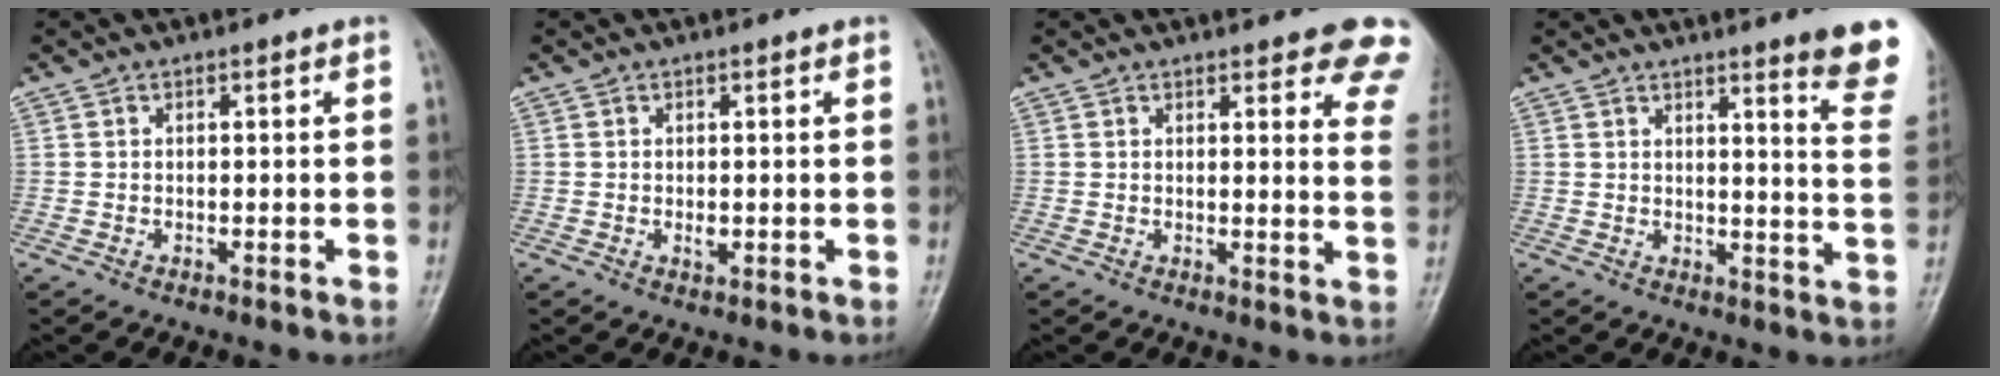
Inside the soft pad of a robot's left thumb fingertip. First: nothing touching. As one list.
[{"total": 1.5, "force": [0.2, 0.7, 1.2], "torque": [-0.018, -0.004, 0.004]}, {"total": 12.7, "force": [9.8, 3.7, 7.2], "torque": [-0.043, -0.040, 0.089]}, {"total": 11.8, "force": [8.6, 0.8, 8.0], "torque": [-0.074, -0.056, 0.089]}]